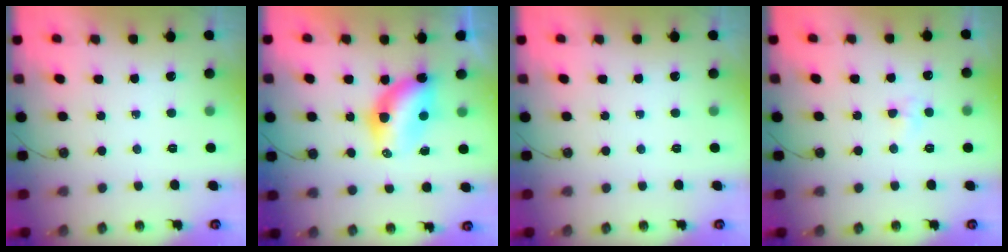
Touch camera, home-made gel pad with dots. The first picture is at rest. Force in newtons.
{"total": 8.9, "press": 8.1, "slide": 3.8}
{"total": 0.0}
{"total": 3.4, "press": 3.4, "slide": 0.3}